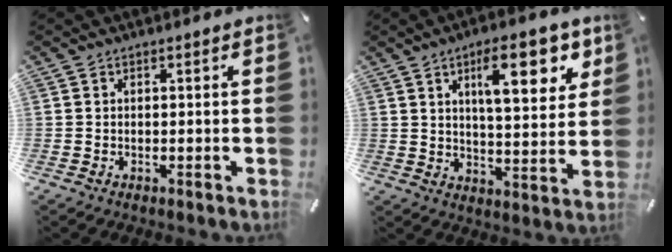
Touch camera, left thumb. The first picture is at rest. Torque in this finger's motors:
{"motor_torque": [2.22, 2.11, 1.28, -1.37, 0.42]}